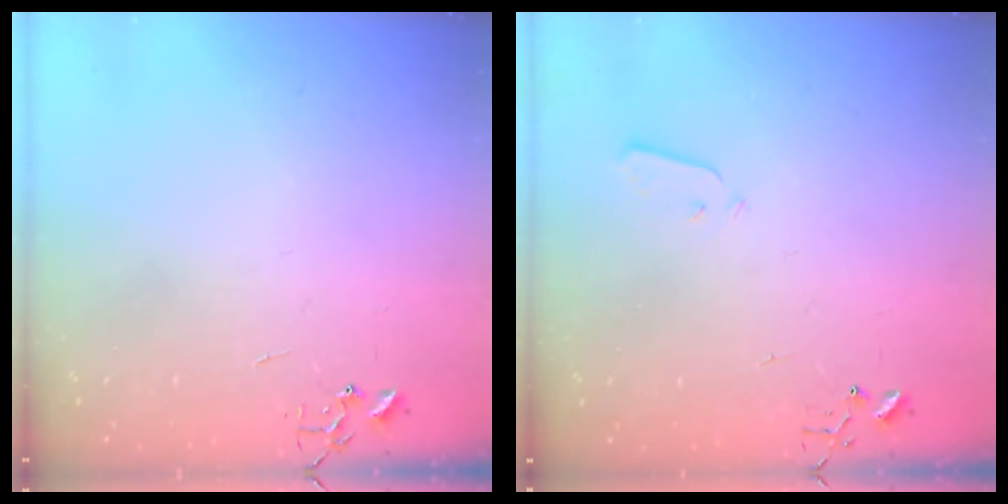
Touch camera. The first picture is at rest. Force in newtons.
{"total": 2.8, "press": 2.7, "slide": 0.4}